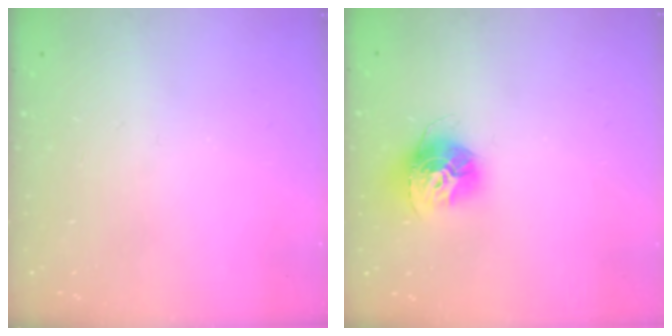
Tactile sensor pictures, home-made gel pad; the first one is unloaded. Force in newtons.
{"total": 13.8, "press": 13.8, "slide": 1.0}